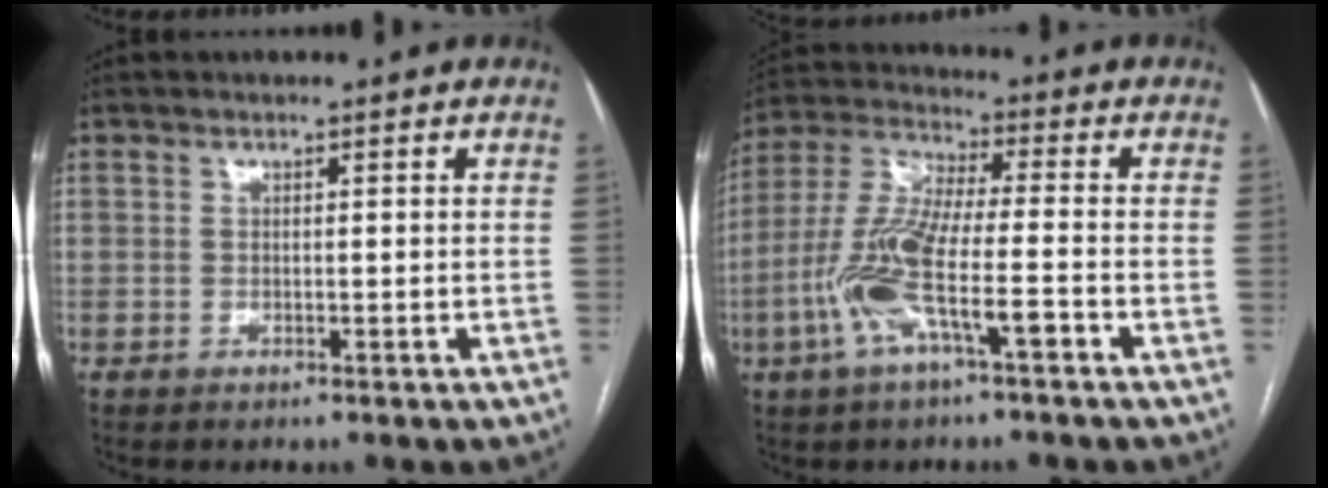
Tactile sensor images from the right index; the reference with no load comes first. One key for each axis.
{"total": 12.0, "fx": -4.3, "fy": 1.9, "fz": 11.0, "tx": -0.239, "ty": 0.004, "tz": -0.084}